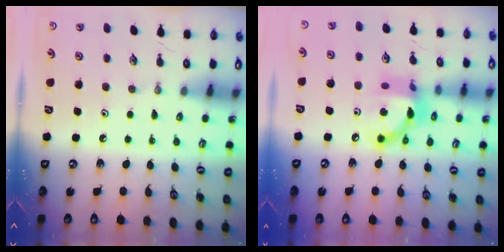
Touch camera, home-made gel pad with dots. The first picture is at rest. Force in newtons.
{"total": 14.3, "press": 14.3, "slide": 0.7}